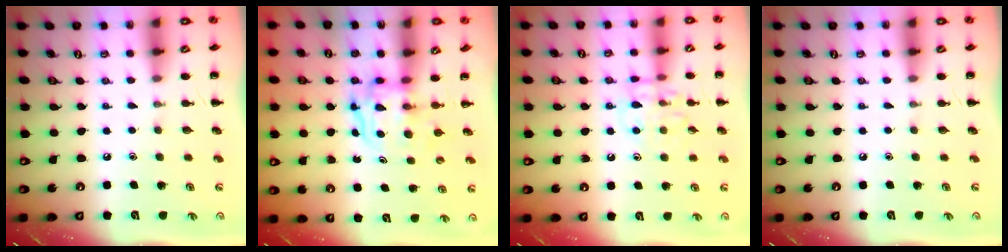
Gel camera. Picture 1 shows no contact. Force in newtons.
{"total": 3.6, "press": 3.6, "slide": 0.3}
{"total": 10.4, "press": 10.3, "slide": 0.7}
{"total": 0.0}